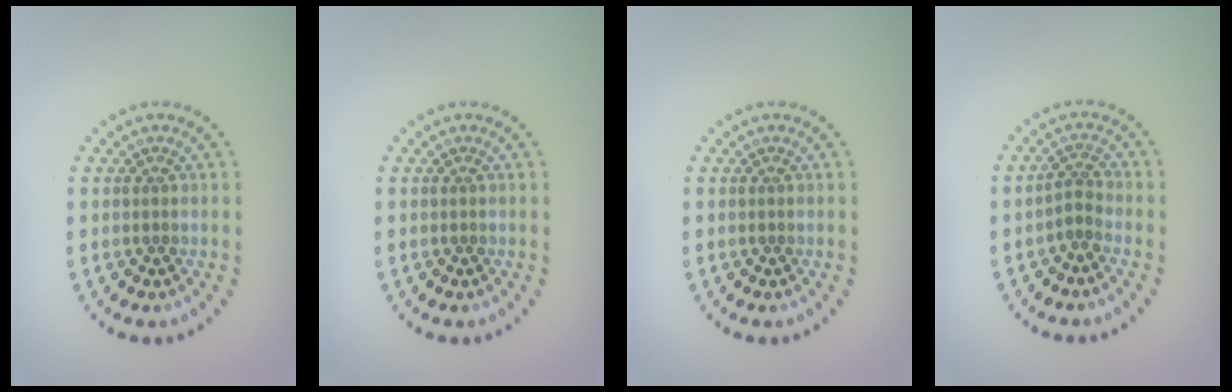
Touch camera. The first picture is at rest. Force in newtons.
{"total": 0.0}
{"total": 0.0}
{"total": 1.7, "press": 1.1, "slide": 1.3}